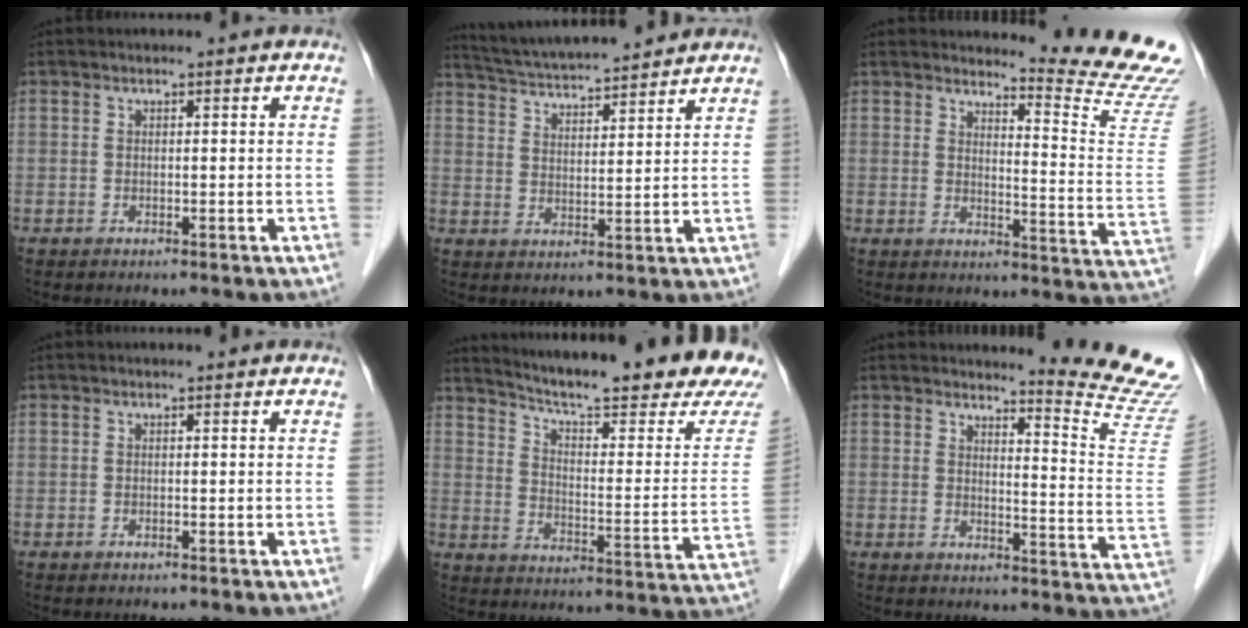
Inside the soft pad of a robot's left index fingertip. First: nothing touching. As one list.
[{"total": 12.7, "force": [11.8, 0.5, 4.6], "torque": [-0.087, 0.022, 0.188]}, {"total": 12.9, "force": [12.6, -2.3, 1.7], "torque": [-0.027, -0.135, 0.138]}, {"total": 0.0}, {"total": 27.2, "force": [23.6, 2.0, 13.2], "torque": [-0.203, -0.082, 0.302]}, {"total": 11.7, "force": [11.3, -2.3, 2.0], "torque": [-0.027, -0.127, 0.121]}]